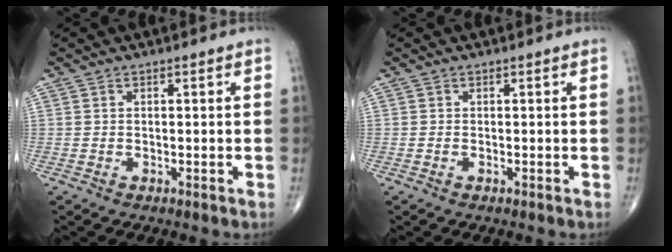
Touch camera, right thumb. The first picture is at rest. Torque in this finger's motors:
{"motor_torque": [-0.26, 0.06, -0.02, 0.04, -0.06]}